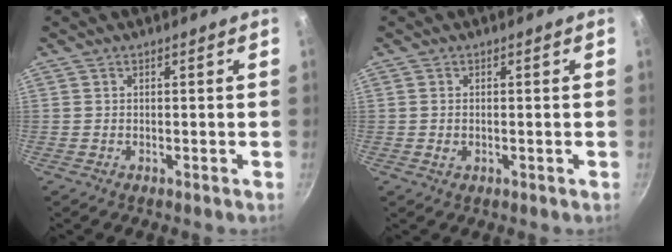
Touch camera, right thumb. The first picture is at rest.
{"total": 1.3, "force": [-0.1, 0.9, 0.9], "torque": [-0.017, 0.000, -0.002]}